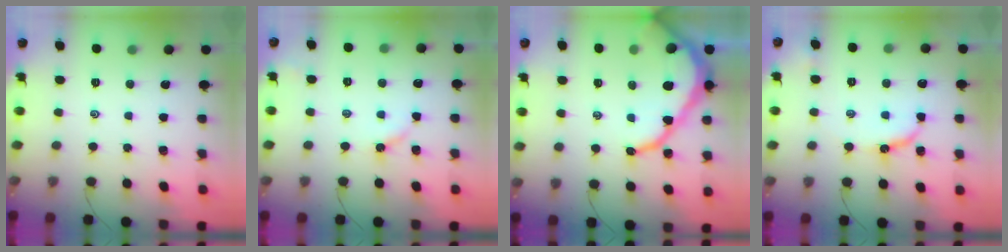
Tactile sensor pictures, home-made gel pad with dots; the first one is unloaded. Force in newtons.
{"total": 2.9, "press": 2.8, "slide": 0.5}
{"total": 14.0, "press": 14.0, "slide": 1.2}
{"total": 8.0, "press": 7.9, "slide": 0.8}